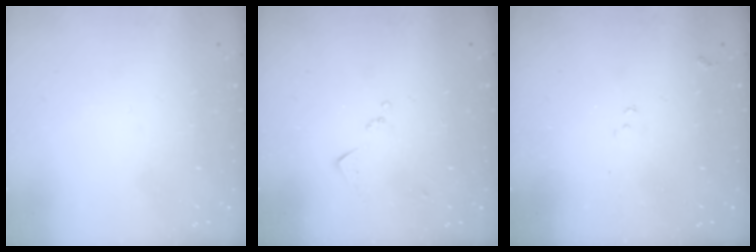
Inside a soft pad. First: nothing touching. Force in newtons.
{"total": 9.3, "press": 9.3, "slide": 1.0}
{"total": 7.7, "press": 7.6, "slide": 1.0}